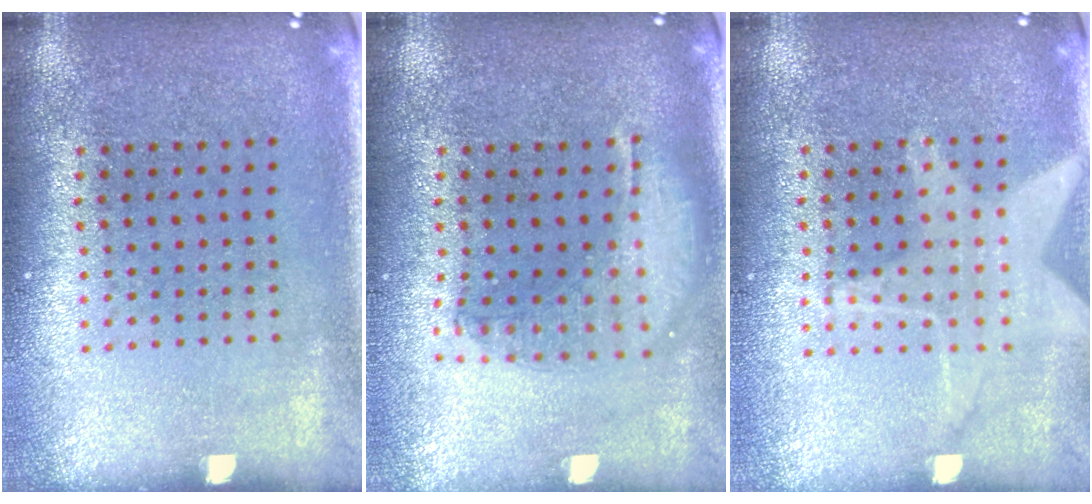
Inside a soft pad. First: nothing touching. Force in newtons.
{"total": 1.6, "press": 1.4, "slide": 0.7}
{"total": 1.2, "press": 1.2, "slide": 0.3}